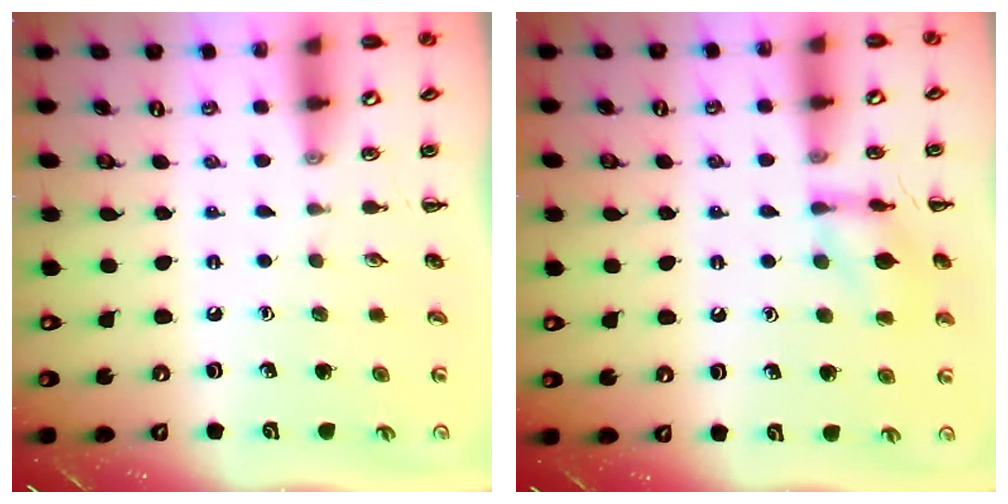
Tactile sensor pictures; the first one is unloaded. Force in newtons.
{"total": 10.8, "press": 10.8, "slide": 0.4}